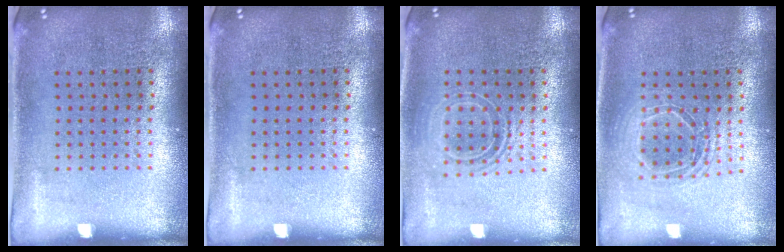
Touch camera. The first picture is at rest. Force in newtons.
{"total": 0.0}
{"total": 1.6, "press": 1.2, "slide": 1.0}
{"total": 1.7, "press": 1.5, "slide": 0.9}